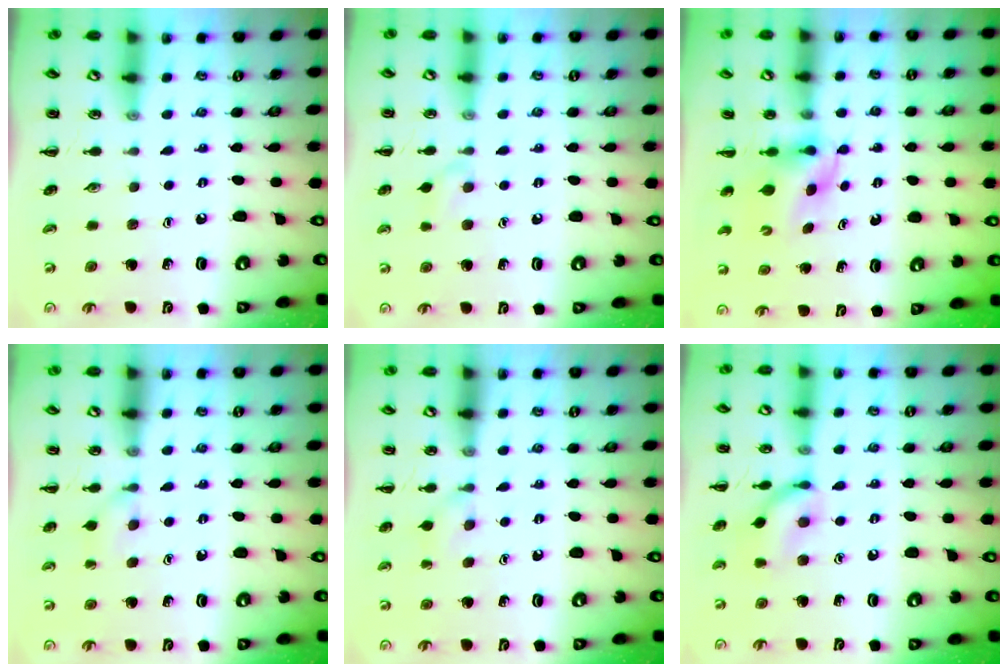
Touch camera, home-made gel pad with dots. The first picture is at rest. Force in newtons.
{"total": 5.7, "press": 5.3, "slide": 2.2}
{"total": 4.1, "press": 4.0, "slide": 1.0}
{"total": 5.5, "press": 5.2, "slide": 1.8}
{"total": 5.6, "press": 5.3, "slide": 1.6}
{"total": 11.4, "press": 11.3, "slide": 0.9}